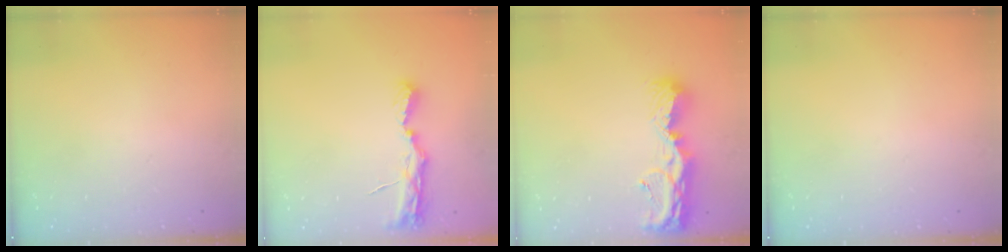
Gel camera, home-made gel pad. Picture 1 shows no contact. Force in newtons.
{"total": 7.7, "press": 7.7, "slide": 0.8}
{"total": 12.3, "press": 12.3, "slide": 1.3}
{"total": 0.0}